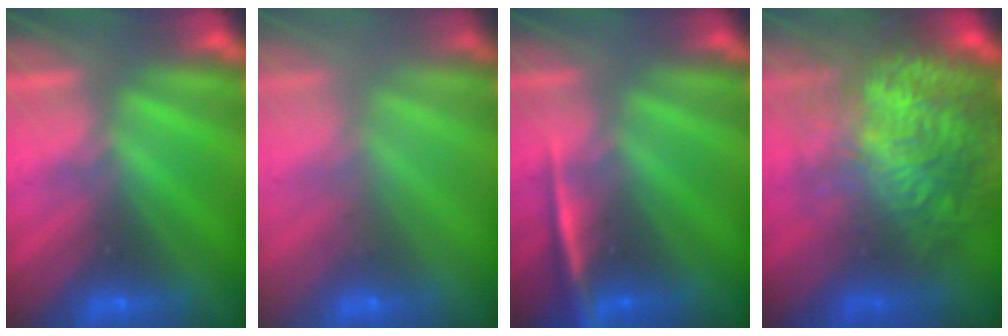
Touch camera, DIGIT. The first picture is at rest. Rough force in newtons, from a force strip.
{"total": 2.5}
{"total": 2.3}
{"total": 7.3}